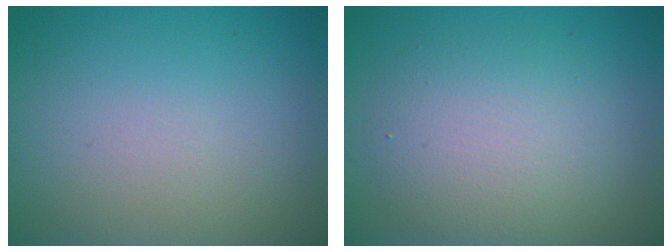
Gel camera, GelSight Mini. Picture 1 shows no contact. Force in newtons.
{"total": 4.9, "press": 4.9, "slide": 0.5}